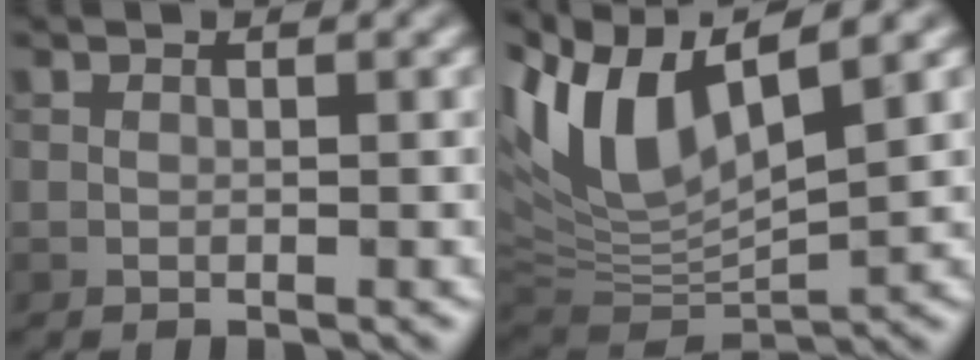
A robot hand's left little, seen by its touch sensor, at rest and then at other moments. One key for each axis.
{"total": 10.1, "fx": 4.4, "fy": 3.7, "fz": 8.3, "tx": -0.177, "ty": 0.010, "tz": 0.079}